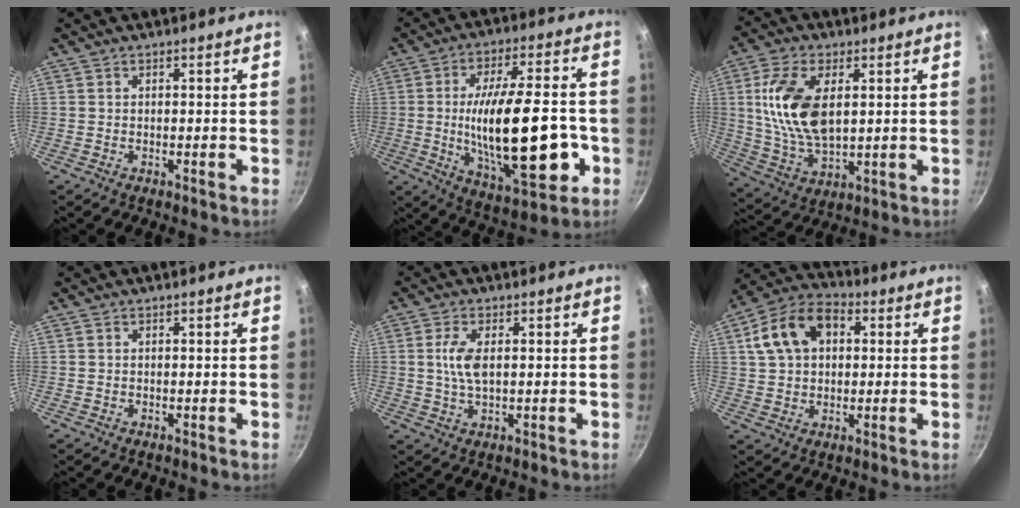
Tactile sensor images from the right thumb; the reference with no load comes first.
{"total": 23.0, "force": [-3.8, 8.9, 20.9], "torque": [-0.319, 0.005, -0.050]}
{"total": 14.8, "force": [3.1, 7.9, 12.1], "torque": [-0.228, -0.013, 0.066]}
{"total": 0.0}
{"total": 5.2, "force": [0.7, 2.3, 4.6], "torque": [-0.096, 0.001, 0.015]}
{"total": 13.2, "force": [3.4, 9.1, 8.9], "torque": [-0.142, 0.023, 0.043]}